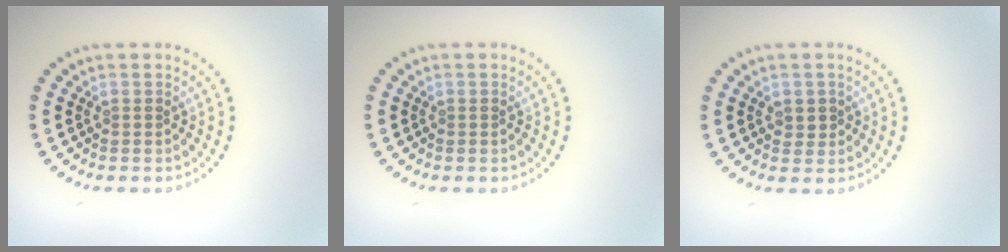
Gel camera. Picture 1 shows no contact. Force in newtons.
{"total": 0.0}
{"total": 0.9, "press": 0.9, "slide": 0.2}